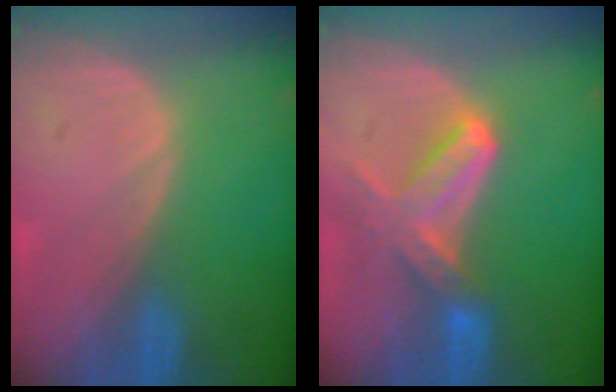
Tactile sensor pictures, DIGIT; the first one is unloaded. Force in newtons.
{"total": 6.7, "press": 6.6, "slide": 1.3}